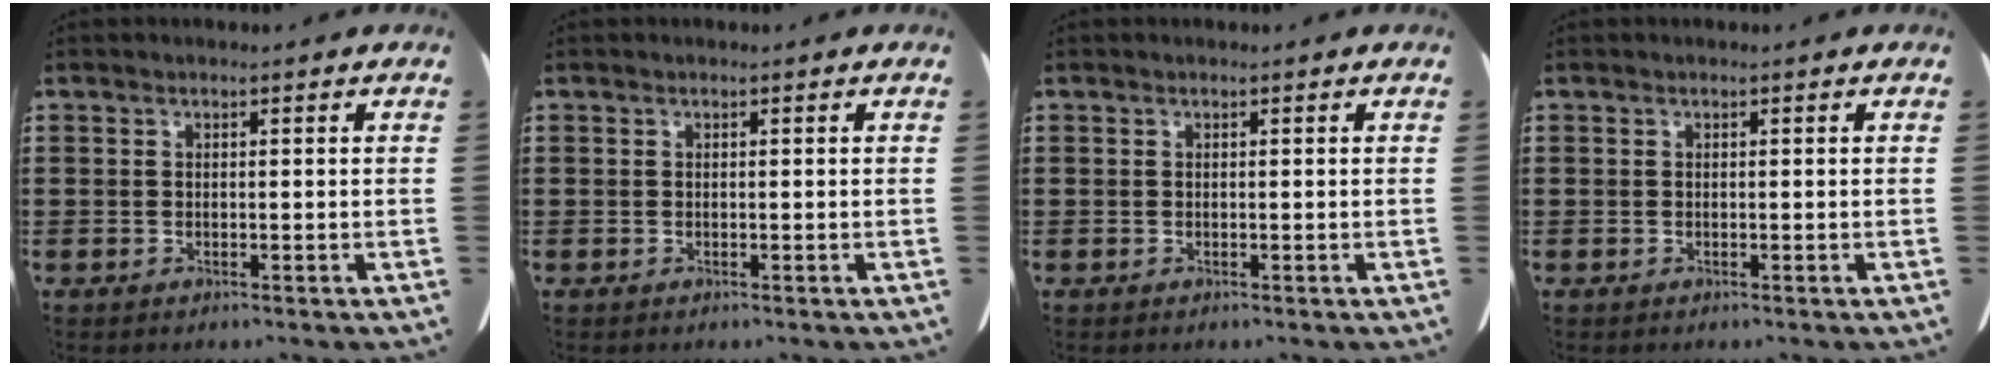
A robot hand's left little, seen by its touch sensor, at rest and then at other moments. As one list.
[{"total": 0.0}, {"total": 0.0}, {"total": 0.0}]